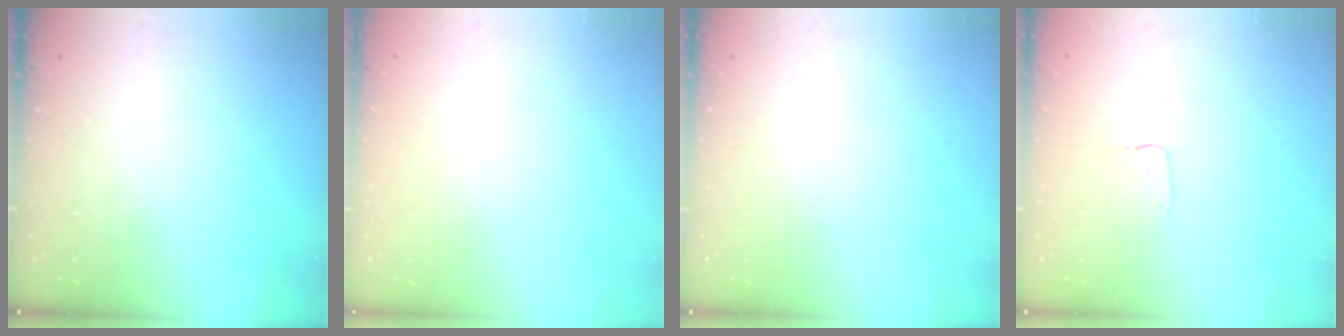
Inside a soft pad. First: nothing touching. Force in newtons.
{"total": 0.5, "press": 0.5, "slide": 0.1}
{"total": 0.0}
{"total": 2.9, "press": 2.9, "slide": 0.2}